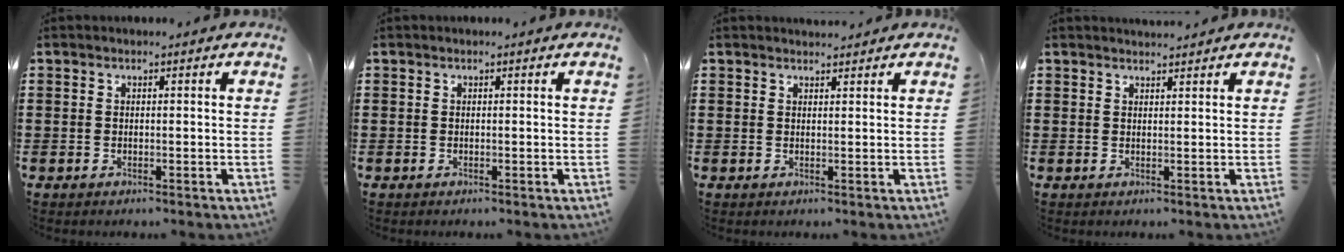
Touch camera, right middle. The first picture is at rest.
{"total": 0.0}
{"total": 1.4, "force": [1.3, 0.3, -0.1], "torque": [0.005, -0.003, 0.024]}
{"total": 1.5, "force": [1.5, 0.1, 0.0], "torque": [0.003, -0.003, 0.027]}